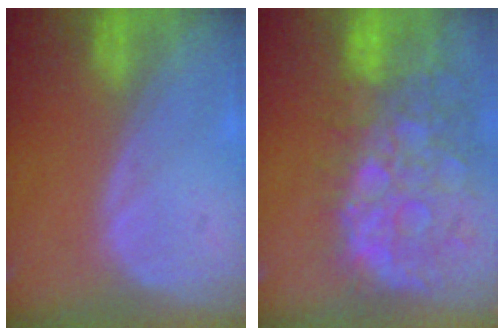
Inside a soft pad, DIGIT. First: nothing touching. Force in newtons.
{"total": 13.8, "press": 11.2, "slide": 8.1}